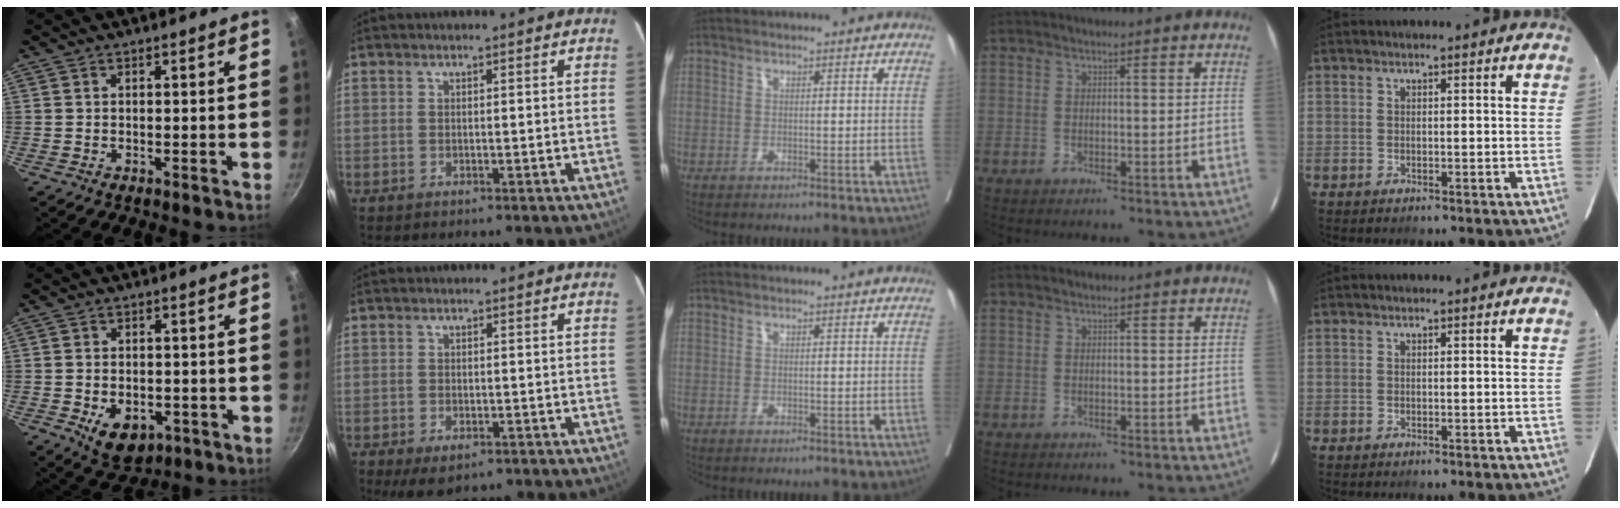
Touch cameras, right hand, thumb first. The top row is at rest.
{"thumb": {"total": 7.7, "force": [-2.7, 5.1, 5.1], "torque": [-0.066, 0.006, -0.029]}, "index": {"total": 4.4, "force": [-2.9, 2.2, 2.6], "torque": [-0.044, -0.008, -0.036]}}